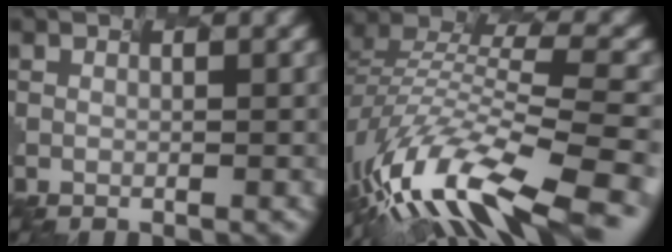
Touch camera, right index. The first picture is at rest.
{"total": 13.5, "force": [-9.4, 3.2, 9.1], "torque": [-0.232, 0.004, -0.145]}